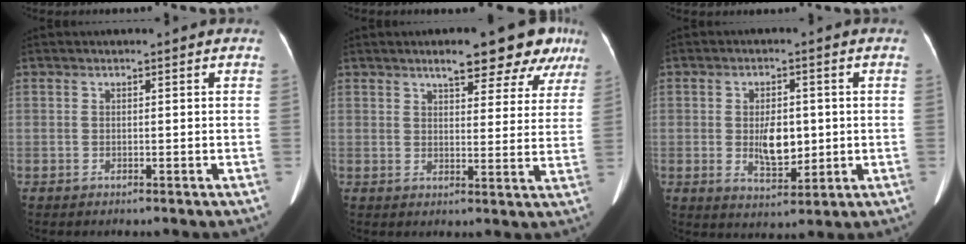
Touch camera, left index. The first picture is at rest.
{"total": 11.5, "force": [8.5, 3.6, 6.8], "torque": [-0.065, -0.011, 0.092]}
{"total": 5.8, "force": [-0.7, 3.0, 4.9], "torque": [-0.083, -0.022, -0.006]}